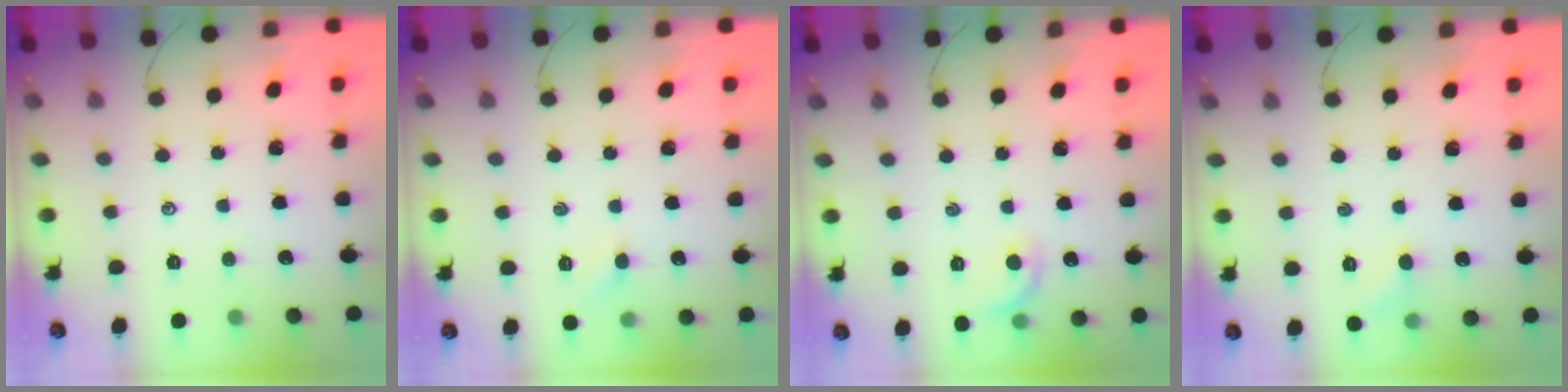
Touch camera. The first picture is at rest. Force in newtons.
{"total": 2.4, "press": 2.3, "slide": 0.7}
{"total": 6.9, "press": 6.7, "slide": 1.7}
{"total": 4.2, "press": 4.0, "slide": 1.2}